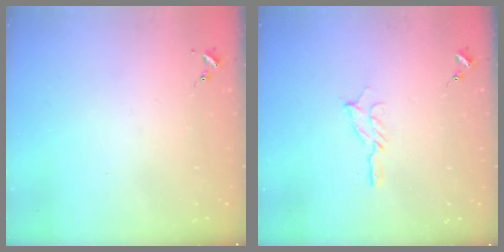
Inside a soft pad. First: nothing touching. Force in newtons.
{"total": 5.6, "press": 5.6, "slide": 0.5}